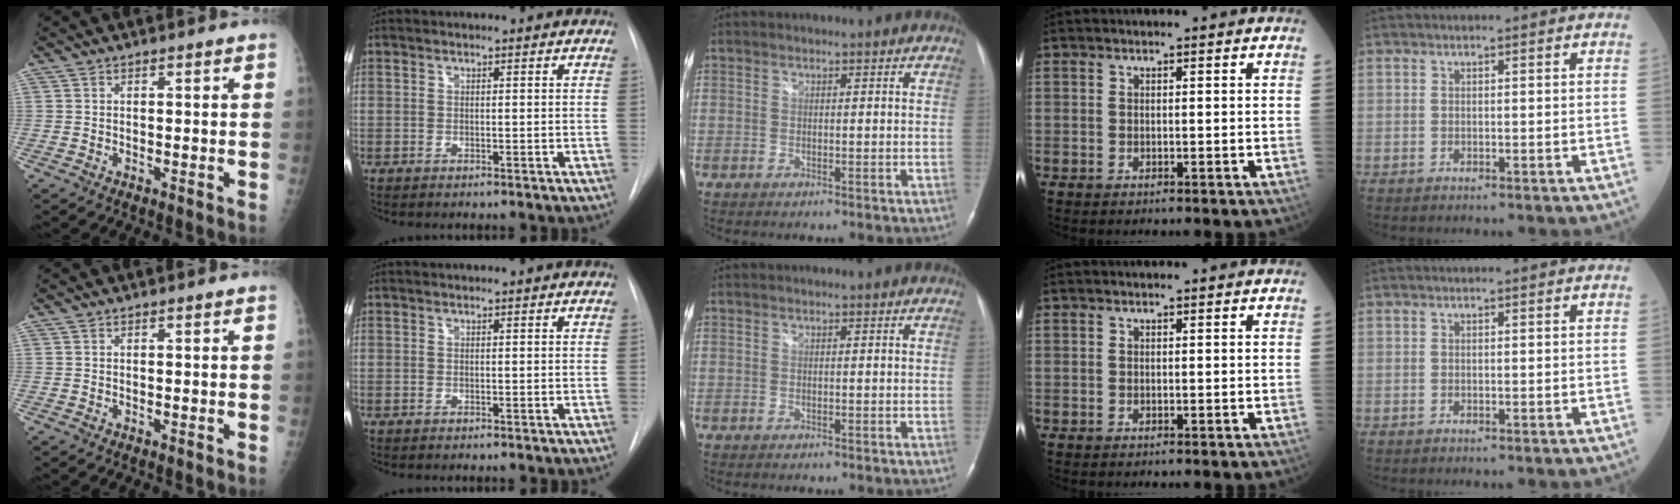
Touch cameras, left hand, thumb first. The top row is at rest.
{}